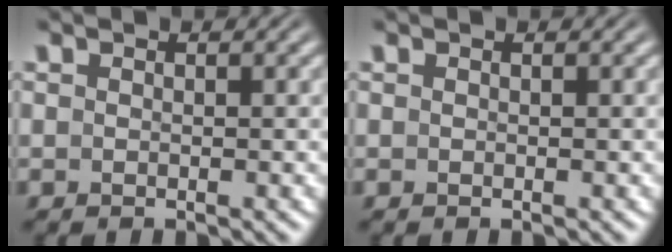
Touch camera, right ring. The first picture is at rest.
{"total": 0.0}